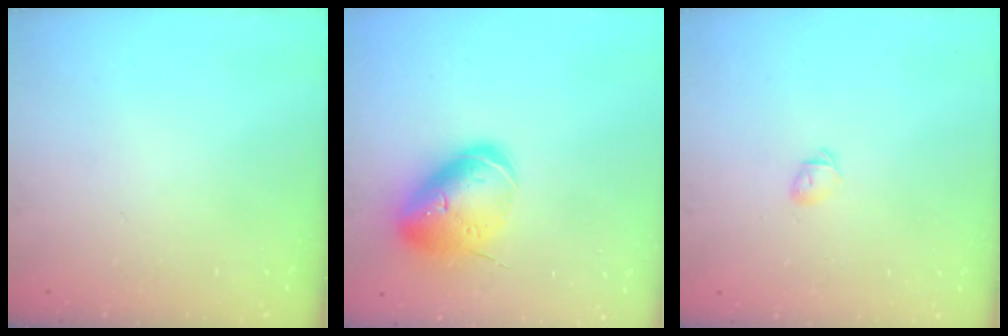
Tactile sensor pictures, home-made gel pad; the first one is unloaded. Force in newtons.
{"total": 16.6, "press": 16.3, "slide": 2.9}
{"total": 3.2, "press": 3.1, "slide": 0.8}